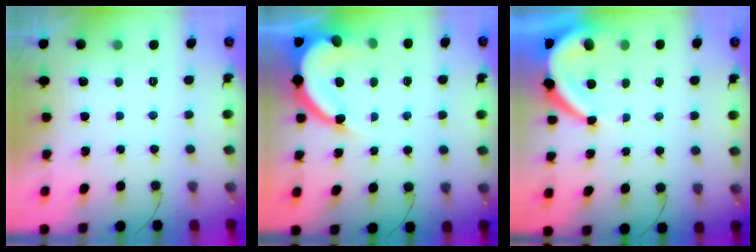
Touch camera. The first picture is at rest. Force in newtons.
{"total": 10.2, "press": 10.1, "slide": 0.9}
{"total": 7.0, "press": 7.0, "slide": 0.4}